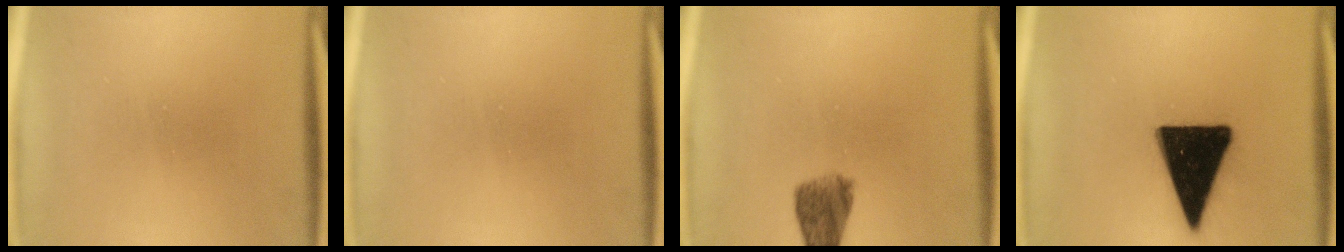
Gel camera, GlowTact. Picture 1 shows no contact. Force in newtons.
{"total": 0.0}
{"total": 5.6}
{"total": 19.1}